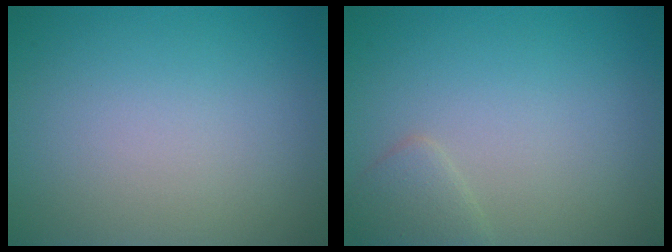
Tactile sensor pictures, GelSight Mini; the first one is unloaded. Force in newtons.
{"total": 1.6, "press": 1.6, "slide": 0.0}